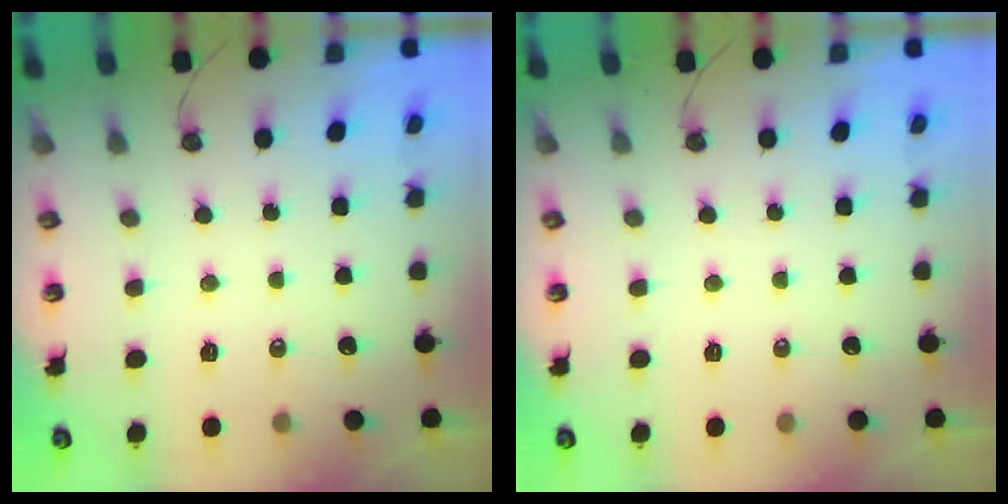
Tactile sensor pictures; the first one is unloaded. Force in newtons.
{"total": 0.0}